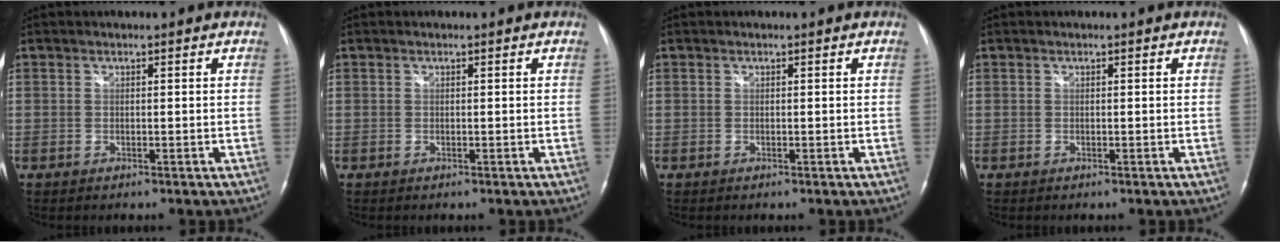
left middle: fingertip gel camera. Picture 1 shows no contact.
{"total": 0.0}
{"total": 0.0}
{"total": 0.0}